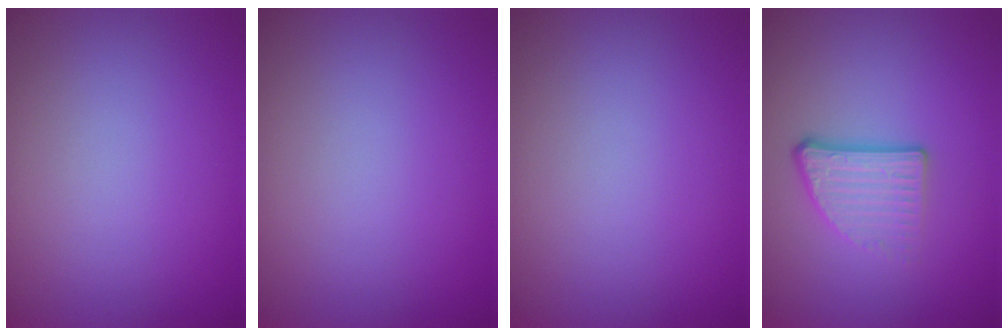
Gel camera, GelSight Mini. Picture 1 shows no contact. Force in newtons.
{"total": 0.0}
{"total": 0.0}
{"total": 3.6, "press": 2.3, "slide": 2.7}